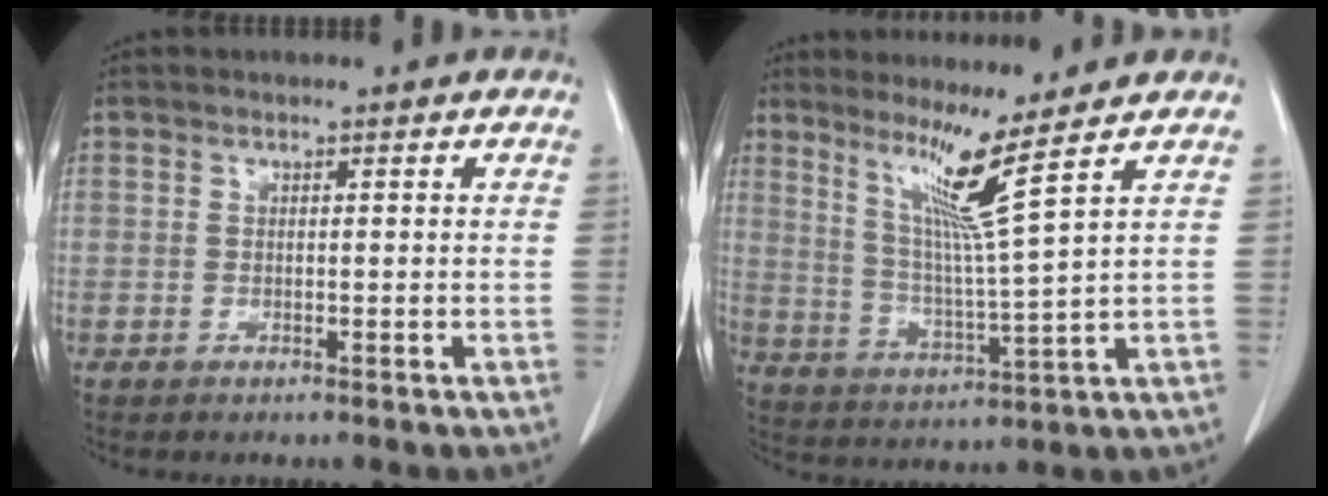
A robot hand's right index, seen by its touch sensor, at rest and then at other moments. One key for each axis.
{"total": 8.5, "fx": 5.3, "fy": -3.0, "fz": 6.0, "tx": -0.108, "ty": -0.024, "tz": 0.102}